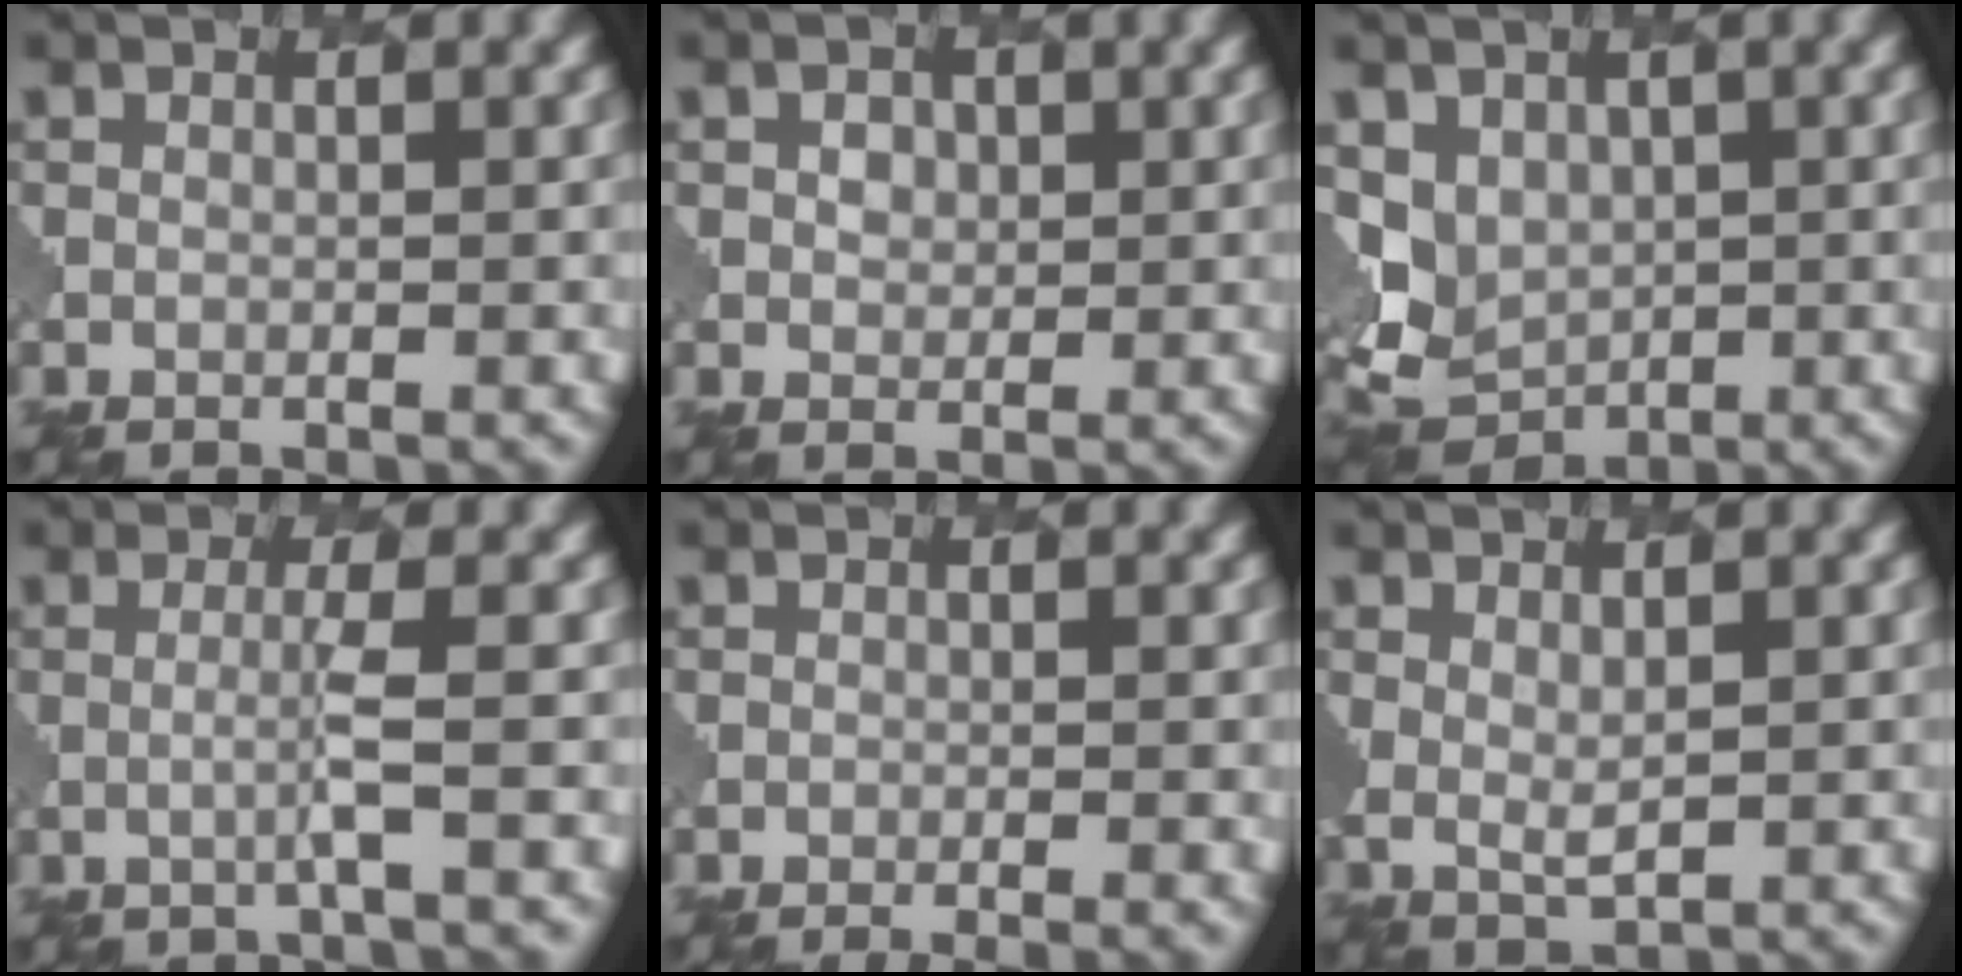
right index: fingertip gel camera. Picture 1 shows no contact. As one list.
[{"total": 1.5, "force": [0.7, 1.2, 0.4], "torque": [-0.007, -0.003, 0.012]}, {"total": 5.7, "force": [1.6, 4.7, 2.8], "torque": [-0.053, -0.008, 0.030]}, {"total": 1.7, "force": [-0.3, 0.0, 1.7], "torque": [-0.033, 0.000, -0.014]}, {"total": 2.3, "force": [-1.3, 0.7, 1.7], "torque": [-0.014, 0.003, -0.017]}, {"total": 2.2, "force": [1.1, 1.2, 1.4], "torque": [-0.032, -0.008, 0.026]}]